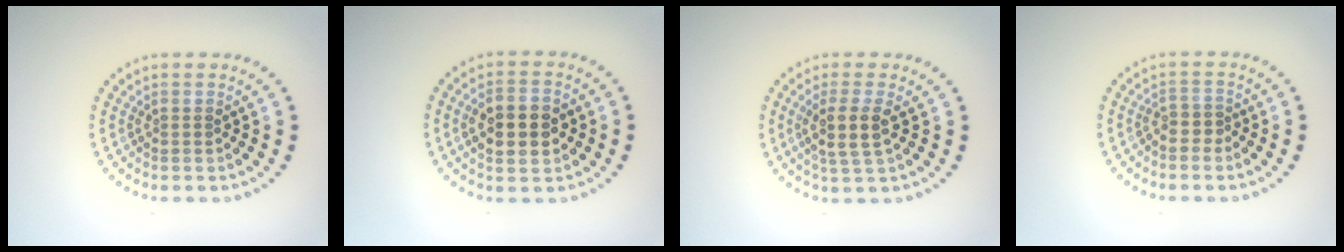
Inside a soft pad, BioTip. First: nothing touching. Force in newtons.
{"total": 5.0, "press": 5.0, "slide": 0.3}
{"total": 2.9, "press": 2.5, "slide": 1.5}
{"total": 1.5, "press": 1.2, "slide": 1.0}